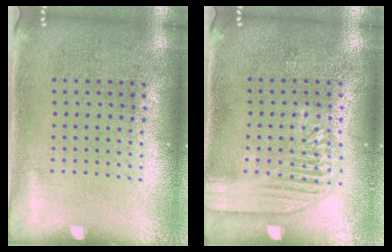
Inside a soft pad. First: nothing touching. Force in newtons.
{"total": 1.8, "press": 1.7, "slide": 0.2}